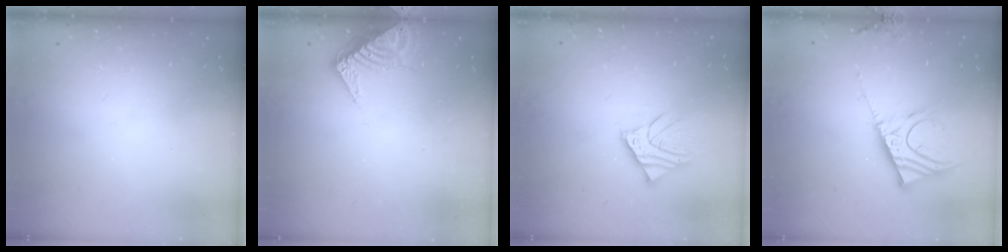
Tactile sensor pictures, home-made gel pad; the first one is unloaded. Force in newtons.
{"total": 7.6, "press": 7.5, "slide": 1.1}
{"total": 7.0, "press": 6.9, "slide": 0.8}
{"total": 10.9, "press": 10.7, "slide": 1.8}